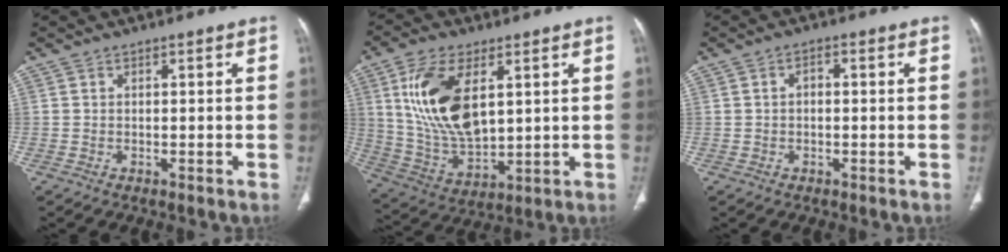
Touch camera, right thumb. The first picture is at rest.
{"total": 17.0, "force": [5.1, 8.8, 13.7], "torque": [-0.260, -0.020, 0.108]}
{"total": 1.7, "force": [0.0, 1.0, 1.3], "torque": [-0.021, 0.008, -0.004]}